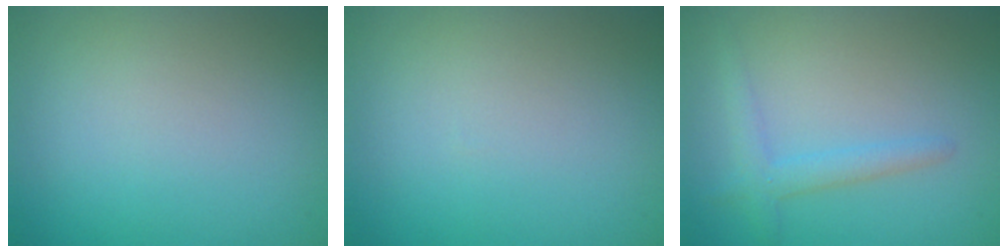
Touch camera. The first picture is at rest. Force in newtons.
{"total": 0.0}
{"total": 2.2, "press": 2.2, "slide": 0.1}